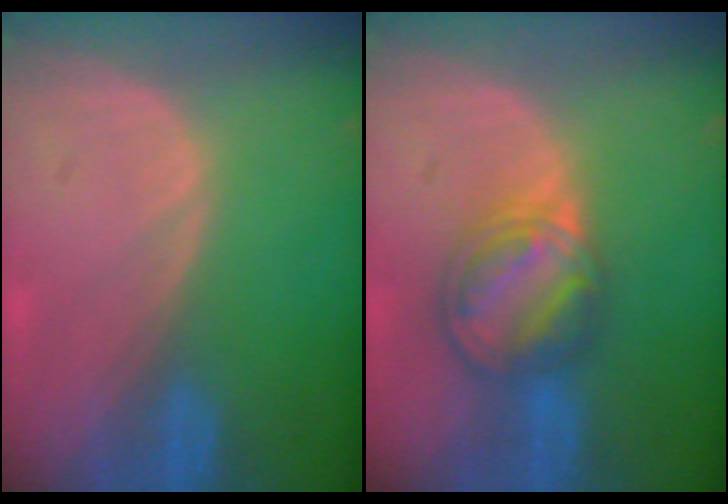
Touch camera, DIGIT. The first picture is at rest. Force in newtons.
{"total": 7.7, "press": 6.8, "slide": 3.6}